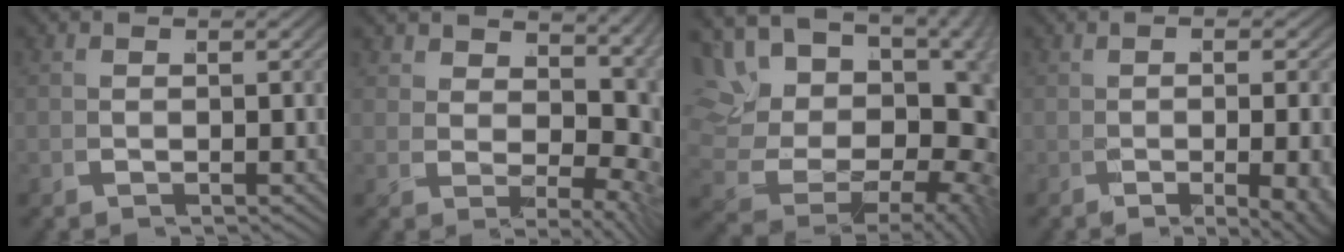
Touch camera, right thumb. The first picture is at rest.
{"total": 8.7, "force": [1.3, 5.7, 6.4], "torque": [-0.097, -0.022, 0.035]}
{"total": 18.4, "force": [-0.3, 13.7, 12.2], "torque": [-0.210, -0.015, -0.009]}
{"total": 4.2, "force": [-1.5, 0.8, 3.9], "torque": [-0.074, -0.010, -0.018]}